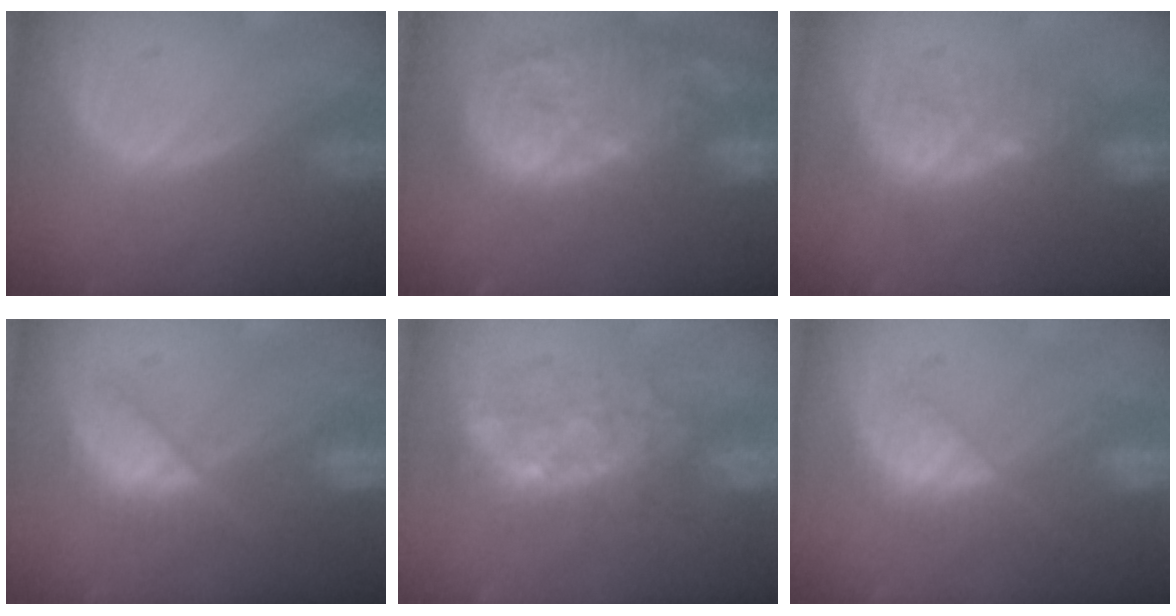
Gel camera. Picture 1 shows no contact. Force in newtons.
{"total": 14.4, "press": 12.5, "slide": 7.2}
{"total": 9.3, "press": 8.6, "slide": 3.6}
{"total": 7.1, "press": 7.0, "slide": 0.6}
{"total": 8.7, "press": 7.5, "slide": 4.3}
{"total": 7.5, "press": 6.8, "slide": 3.3}